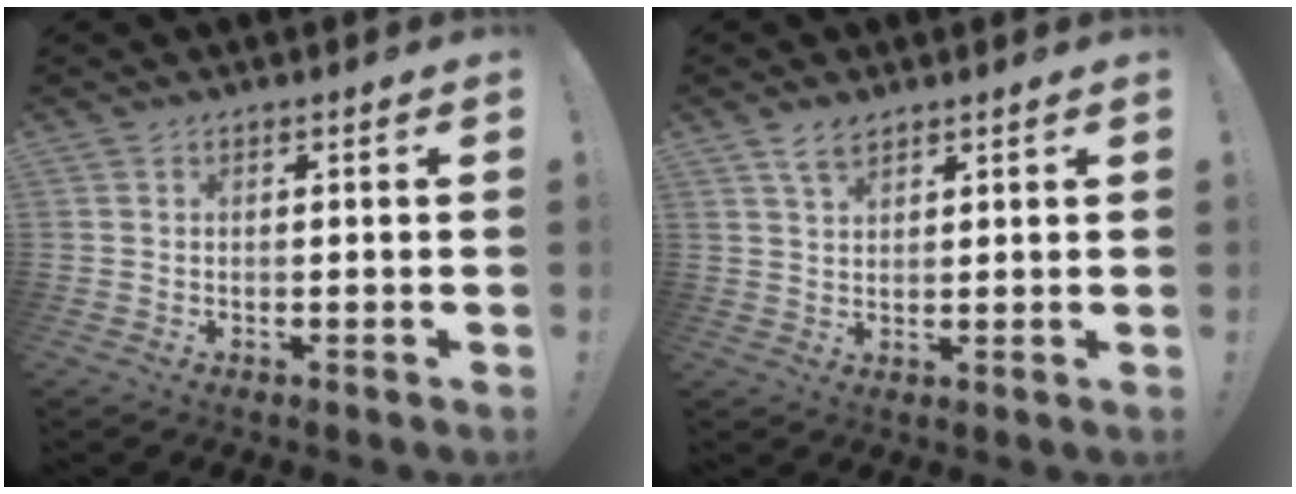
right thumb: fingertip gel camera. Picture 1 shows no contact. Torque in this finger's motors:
{"motor_torque": [-0.01, 0.00, 0.00, 0.00, 0.00]}